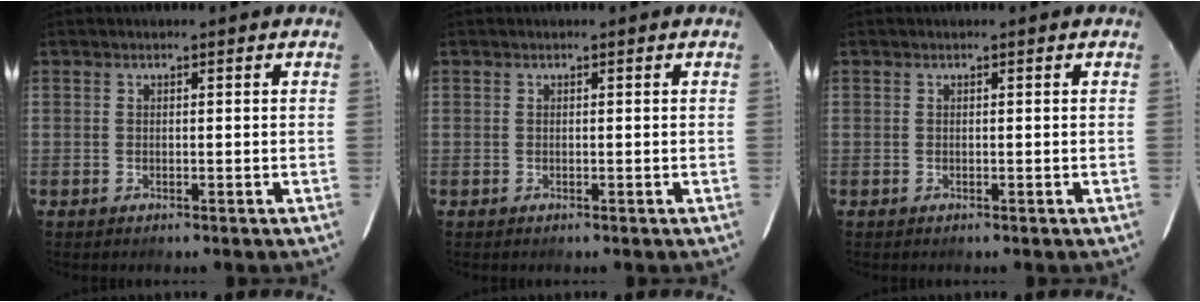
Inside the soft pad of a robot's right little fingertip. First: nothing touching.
{"total": 0.0}
{"total": 0.0}